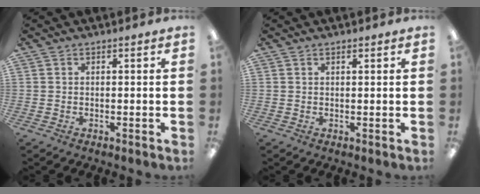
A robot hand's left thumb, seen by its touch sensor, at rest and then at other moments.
{"total": 0.8, "force": [0.6, 0.2, 0.5], "torque": [-0.011, 0.000, 0.012]}